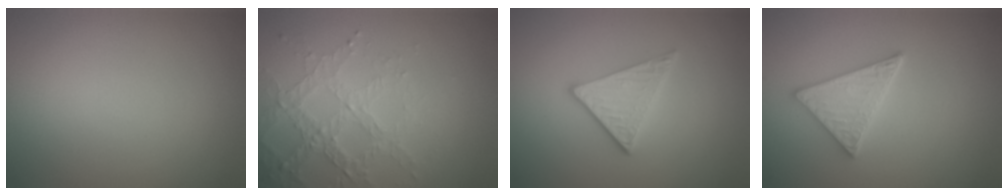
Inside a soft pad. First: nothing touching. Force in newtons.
{"total": 3.1, "press": 3.1, "slide": 0.6}
{"total": 2.8, "press": 2.6, "slide": 1.1}
{"total": 3.3, "press": 3.1, "slide": 1.2}